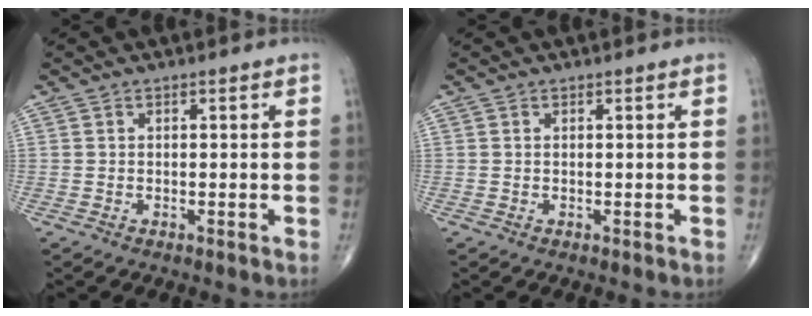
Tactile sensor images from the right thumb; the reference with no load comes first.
{"total": 0.0}